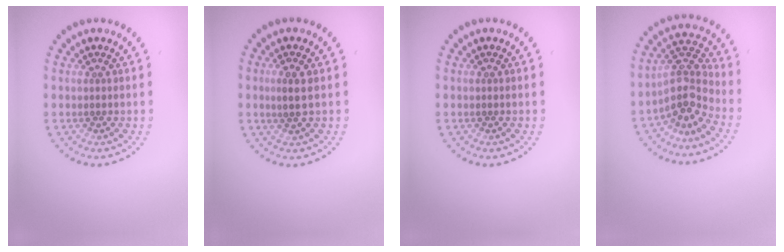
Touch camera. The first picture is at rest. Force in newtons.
{"total": 1.8, "press": 1.6, "slide": 0.7}
{"total": 0.0}
{"total": 3.9, "press": 2.9, "slide": 2.7}